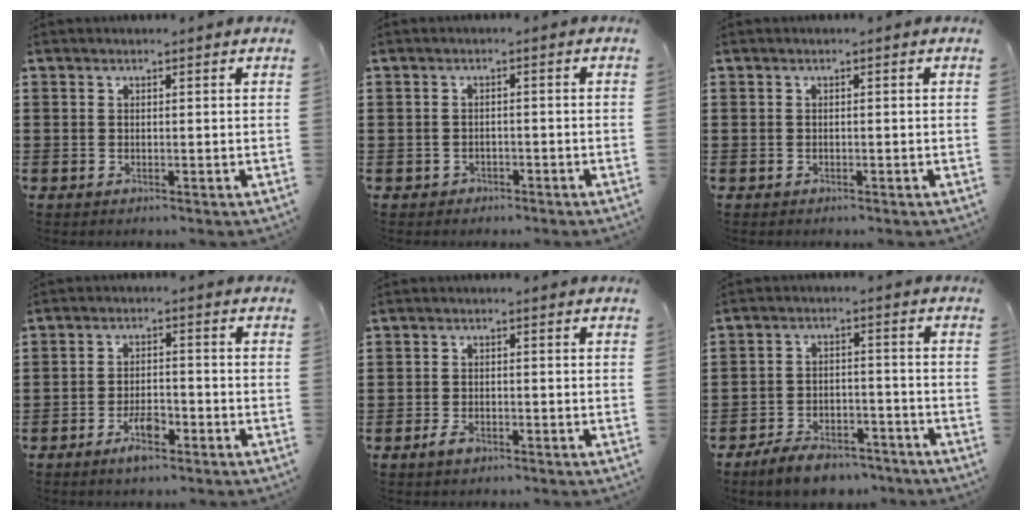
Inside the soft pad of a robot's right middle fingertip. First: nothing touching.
{"total": 0.9, "force": [-0.7, 0.5, -0.1], "torque": [-0.004, 0.000, -0.018]}
{"total": 0.0}
{"total": 4.7, "force": [-2.8, 1.6, 3.4], "torque": [-0.061, 0.008, -0.055]}
{"total": 1.9, "force": [-1.2, 0.8, 1.2], "torque": [-0.030, -0.002, -0.023]}
{"total": 5.6, "force": [-5.2, 1.2, 1.7], "torque": [-0.037, 0.006, -0.101]}